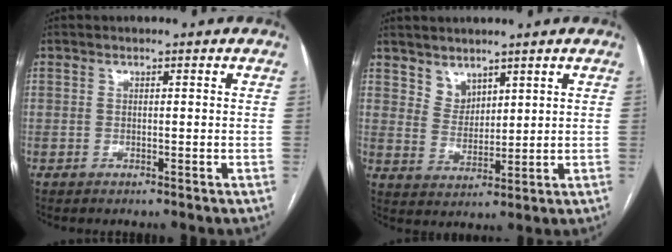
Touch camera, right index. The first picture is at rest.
{"total": 4.0, "force": [3.1, 2.4, 0.9], "torque": [-0.016, 0.002, 0.071]}